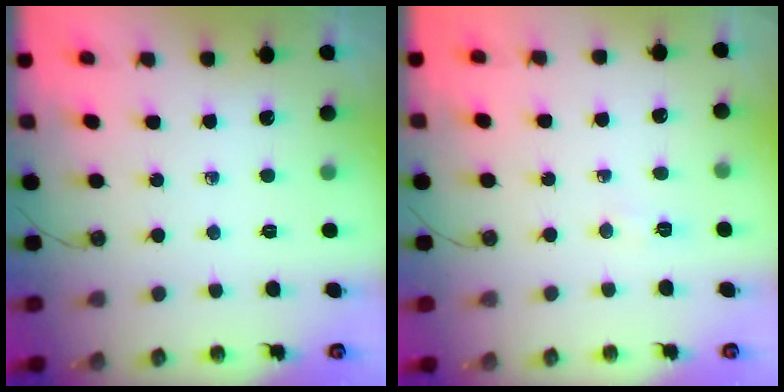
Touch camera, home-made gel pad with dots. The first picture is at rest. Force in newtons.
{"total": 3.9, "press": 3.9, "slide": 0.5}